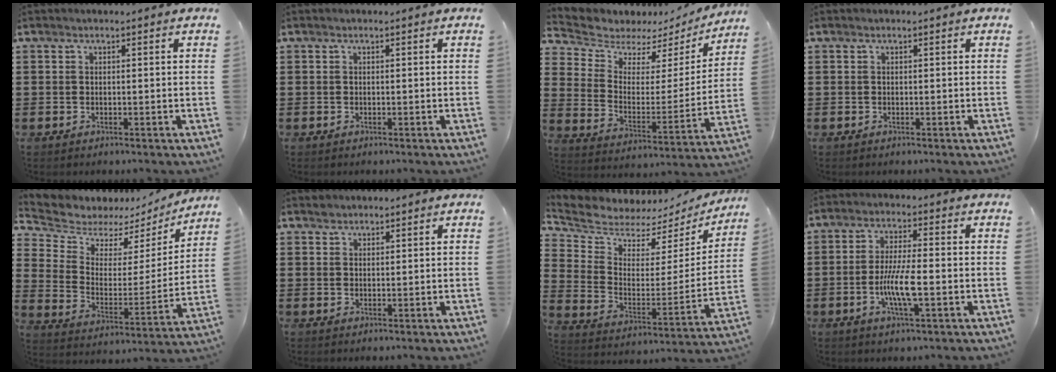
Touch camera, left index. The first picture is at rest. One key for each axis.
{"total": 0.0}
{"total": 5.1, "fx": 4.5, "fy": 2.3, "fz": 0.7, "tx": -0.048, "ty": -0.033, "tz": 0.075}
{"total": 0.0}
{"total": 5.6, "fx": 5.1, "fy": 2.3, "fz": 0.1, "tx": -0.042, "ty": -0.040, "tz": 0.086}
{"total": 1.2, "fx": 1.1, "fy": 0.5, "fz": 0.0, "tx": -0.002, "ty": 0.001, "tz": 0.022}
{"total": 5.5, "fx": 5.3, "fy": 1.5, "fz": -0.3, "tx": -0.036, "ty": -0.049, "tz": 0.088}
{"total": 6.7, "fx": -1.7, "fy": 1.2, "fz": 6.4, "tx": -0.129, "ty": -0.006, "tz": -0.036}